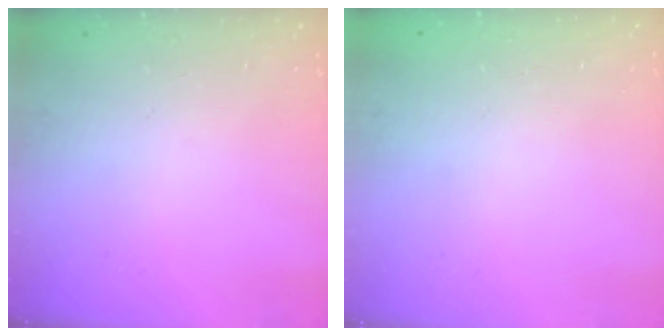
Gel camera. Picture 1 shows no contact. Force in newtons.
{"total": 0.0}